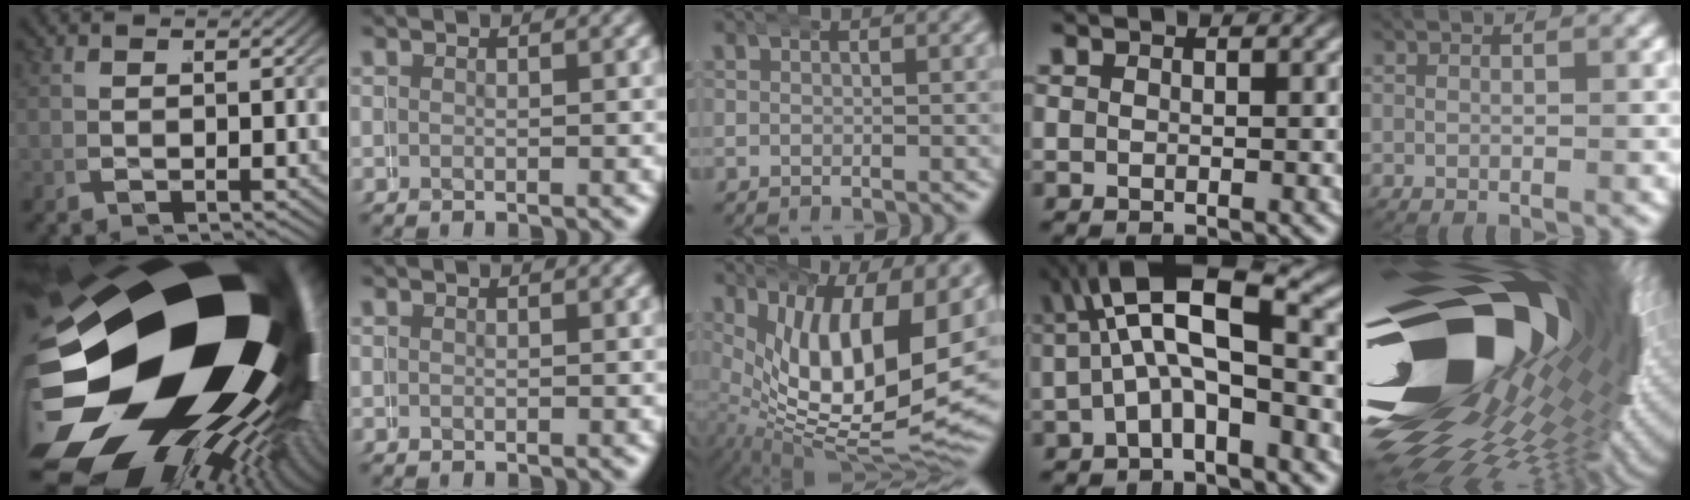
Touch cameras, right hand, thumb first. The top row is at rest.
{"thumb": {"total": 50.6, "force": [-3.2, 30.7, 40.1], "torque": [-0.535, -0.061, -0.039]}, "middle": {"total": 16.4, "force": [0.4, 8.0, 14.3], "torque": [-0.239, -0.043, 0.031]}, "ring": {"total": 10.1, "force": [2.1, 4.8, 8.6], "torque": [-0.137, 0.008, 0.027]}, "little": {"total": 47.2, "force": [1.4, 25.8, 39.4], "torque": [-0.550, -0.008, 0.008]}}